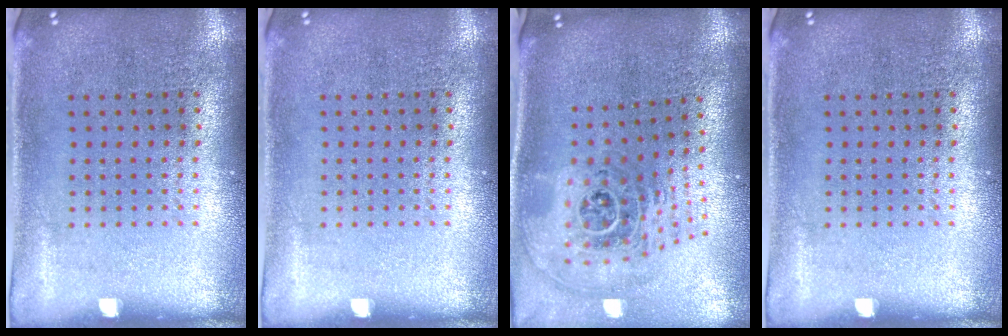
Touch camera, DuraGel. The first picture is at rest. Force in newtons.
{"total": 0.0}
{"total": 2.4, "press": 1.6, "slide": 1.7}
{"total": 0.0}